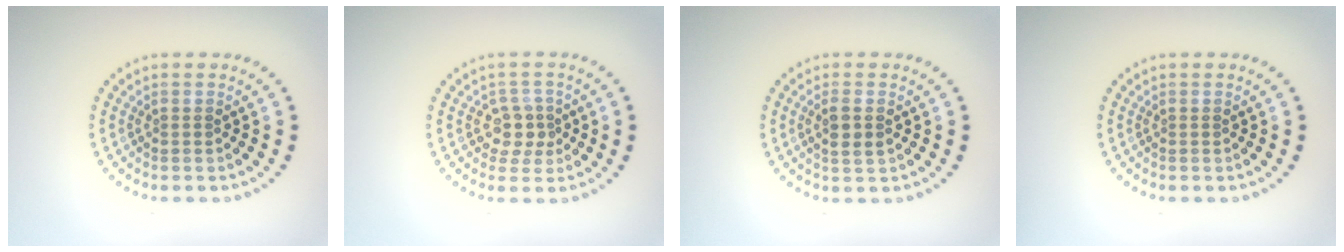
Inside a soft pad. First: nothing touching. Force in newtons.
{"total": 2.5, "press": 2.2, "slide": 1.2}
{"total": 1.9, "press": 1.8, "slide": 0.7}
{"total": 0.0}